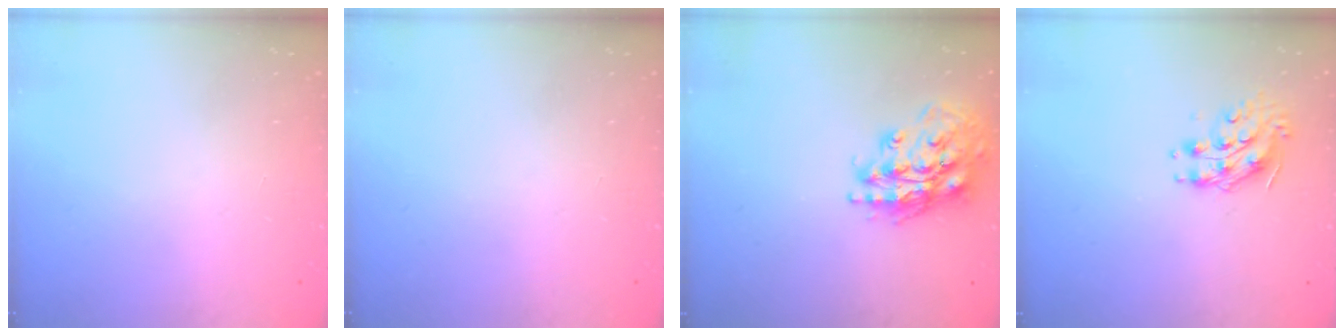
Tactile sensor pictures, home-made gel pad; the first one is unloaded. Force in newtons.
{"total": 0.0}
{"total": 17.4, "press": 17.3, "slide": 2.4}
{"total": 9.0, "press": 9.0, "slide": 0.4}